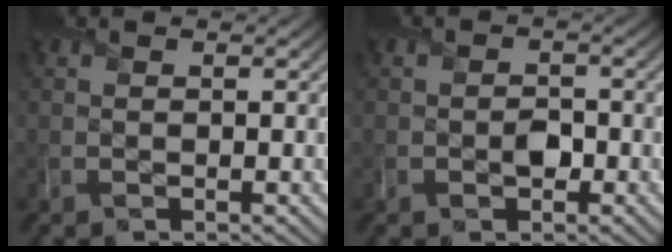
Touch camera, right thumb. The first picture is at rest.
{"total": 2.1, "force": [-0.9, 1.5, 1.1], "torque": [-0.019, -0.008, -0.017]}